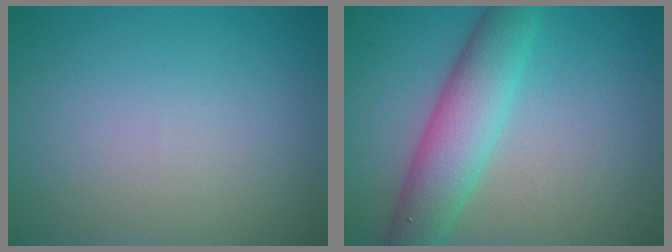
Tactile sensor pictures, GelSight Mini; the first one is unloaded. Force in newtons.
{"total": 5.7, "press": 5.7, "slide": 0.1}